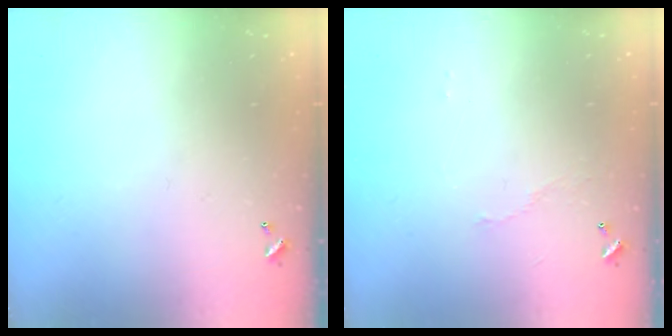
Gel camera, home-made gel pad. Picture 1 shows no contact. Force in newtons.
{"total": 2.9, "press": 2.8, "slide": 0.6}